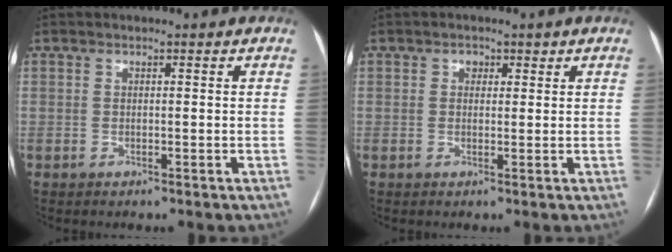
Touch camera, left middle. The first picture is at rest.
{"total": 1.5, "force": [0.7, 1.2, 0.6], "torque": [-0.008, 0.006, 0.009]}